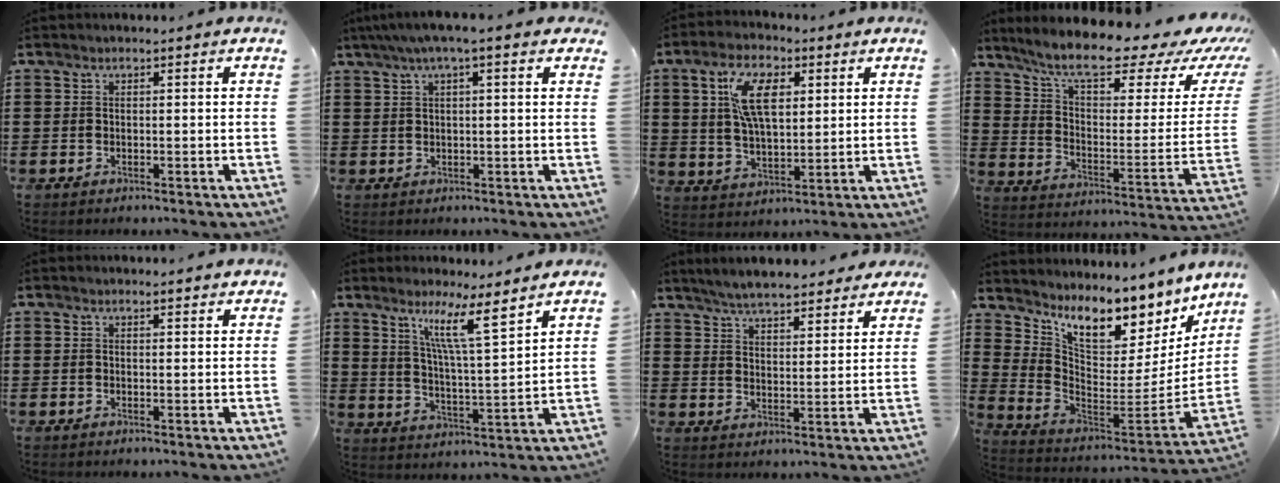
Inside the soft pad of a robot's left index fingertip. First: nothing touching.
{"total": 3.8, "force": [2.0, 0.4, 3.2], "torque": [-0.065, 0.009, 0.034]}
{"total": 9.7, "force": [3.6, 4.5, 7.8], "torque": [-0.162, 0.009, 0.061]}
{"total": 10.8, "force": [8.3, 2.2, 6.7], "torque": [-0.136, -0.056, 0.140]}
{"total": 1.3, "force": [1.1, 0.2, 0.7], "torque": [-0.015, 0.001, 0.021]}
{"total": 9.3, "force": [6.5, 0.5, 6.7], "torque": [-0.131, -0.031, 0.107]}
{"total": 5.7, "force": [5.4, 0.8, 1.3], "torque": [-0.047, -0.017, 0.099]}
{"total": 10.5, "force": [9.0, 2.6, 4.6], "torque": [-0.118, -0.071, 0.156]}